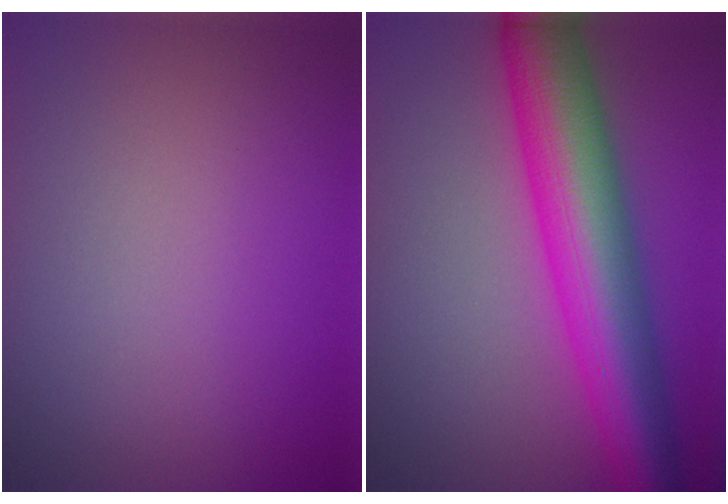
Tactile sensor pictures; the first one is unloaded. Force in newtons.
{"total": 10.5, "press": 10.5, "slide": 0.2}